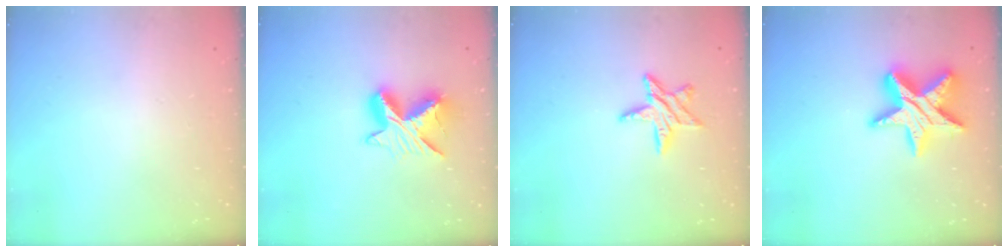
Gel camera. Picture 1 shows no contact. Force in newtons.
{"total": 10.3, "press": 10.3, "slide": 0.7}
{"total": 9.4, "press": 9.3, "slide": 0.6}
{"total": 16.4, "press": 16.4, "slide": 1.1}